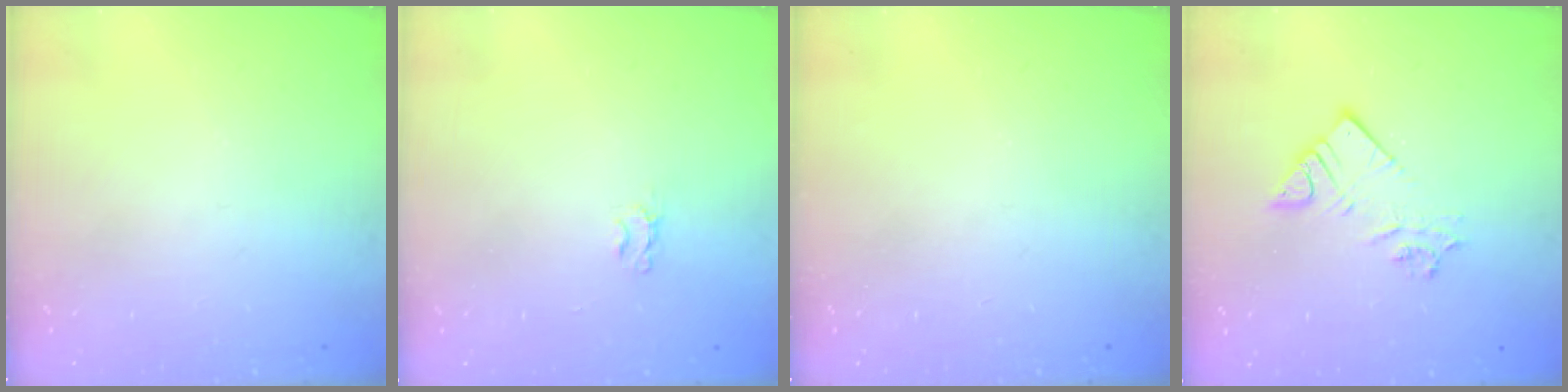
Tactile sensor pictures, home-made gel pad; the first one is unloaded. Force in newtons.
{"total": 2.0, "press": 2.0, "slide": 0.3}
{"total": 0.0}
{"total": 6.6, "press": 6.6, "slide": 0.2}